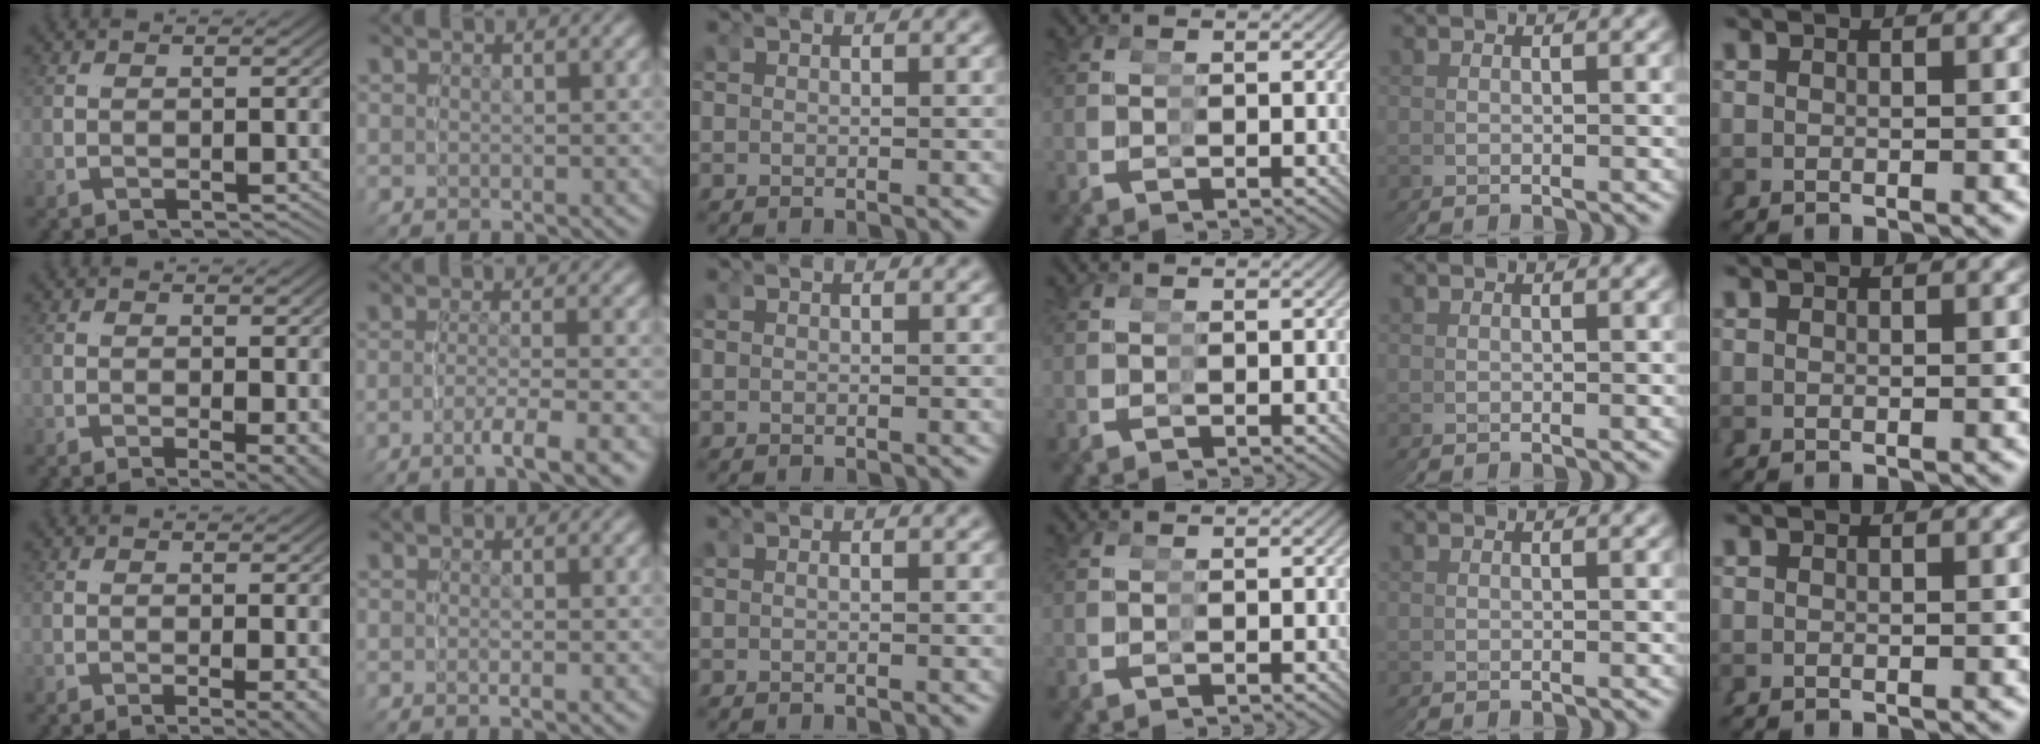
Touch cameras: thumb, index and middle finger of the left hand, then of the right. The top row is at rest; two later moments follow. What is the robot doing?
{"motion": "grasp_and_lifting", "object": "condiment"}